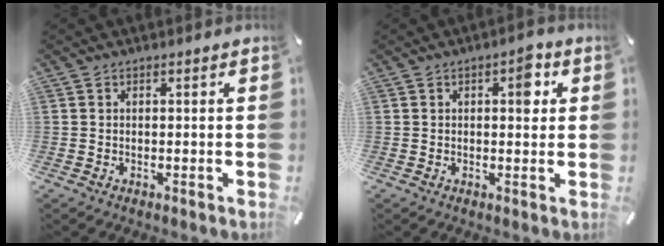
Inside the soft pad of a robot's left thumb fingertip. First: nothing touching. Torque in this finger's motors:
{"motor_torque": [0.69, 0.91, 0.38, -0.45, 0.11]}